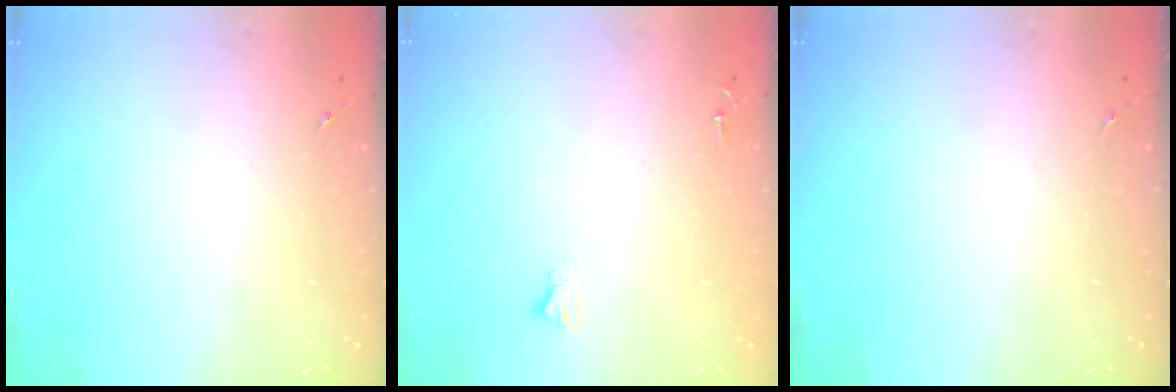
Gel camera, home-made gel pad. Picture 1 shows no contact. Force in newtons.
{"total": 2.0, "press": 2.0, "slide": 0.2}
{"total": 0.0}